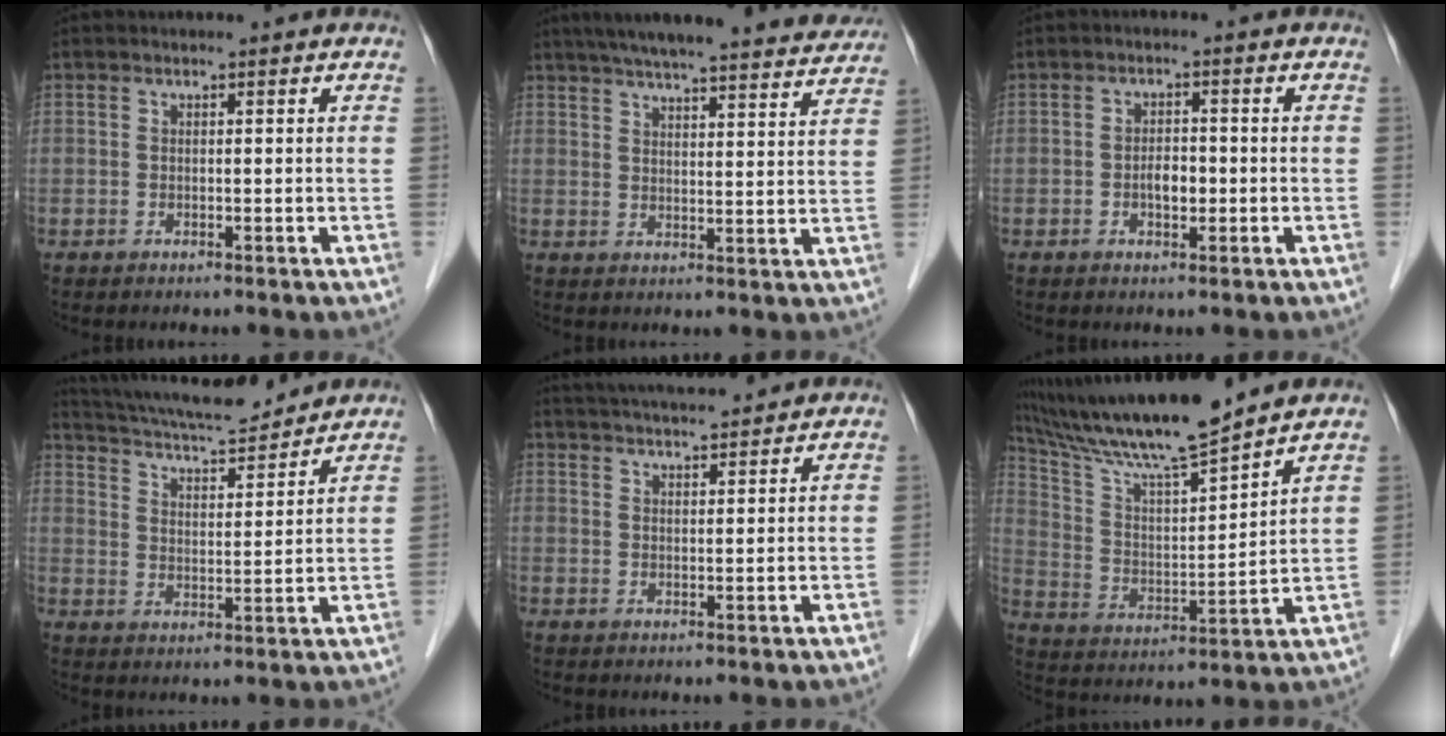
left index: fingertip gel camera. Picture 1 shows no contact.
{"total": 25.6, "force": [23.0, 3.2, 10.8], "torque": [-0.171, -0.004, 0.292]}
{"total": 2.6, "force": [-0.7, 1.3, 2.2], "torque": [-0.038, 0.004, -0.009]}
{"total": 14.4, "force": [13.4, 1.8, 4.8], "torque": [-0.090, 0.016, 0.216]}
{"total": 9.9, "force": [9.3, 0.9, 3.4], "torque": [-0.062, 0.027, 0.141]}
{"total": 17.0, "force": [14.7, 0.0, 8.5], "torque": [-0.160, 0.009, 0.261]}